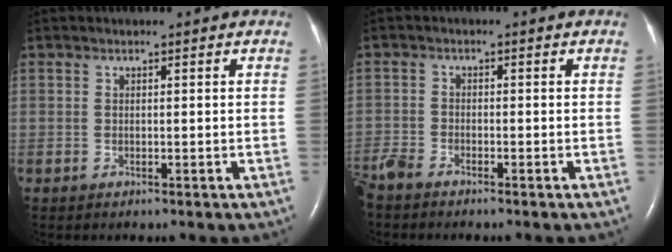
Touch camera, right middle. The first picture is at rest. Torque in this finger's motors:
{"motor_torque": [0.10, -0.09, 0.09, 0.07]}